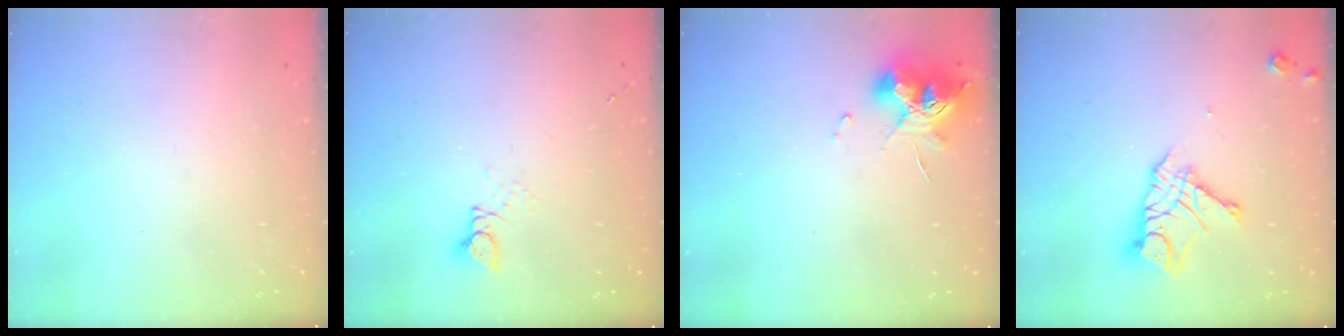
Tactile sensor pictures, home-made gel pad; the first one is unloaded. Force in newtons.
{"total": 2.4, "press": 2.4, "slide": 0.3}
{"total": 11.2, "press": 11.1, "slide": 0.6}
{"total": 12.3, "press": 12.2, "slide": 1.1}